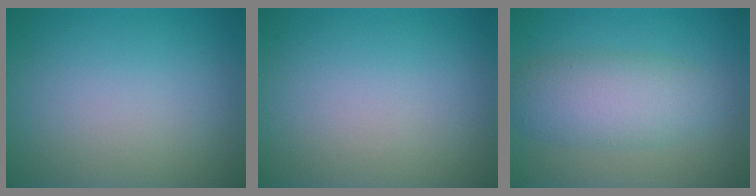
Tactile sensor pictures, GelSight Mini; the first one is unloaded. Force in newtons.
{"total": 0.0}
{"total": 4.9, "press": 4.9, "slide": 0.0}